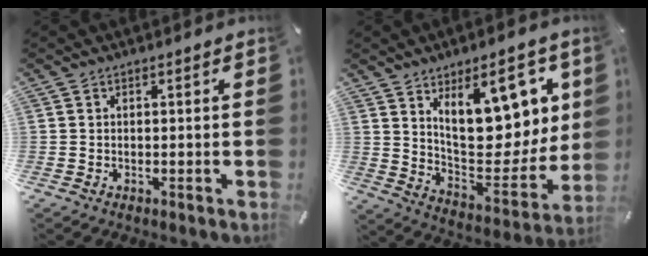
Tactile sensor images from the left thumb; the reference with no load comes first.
{"total": 19.0, "force": [9.5, 8.8, 14.0], "torque": [-0.189, -0.062, 0.159]}